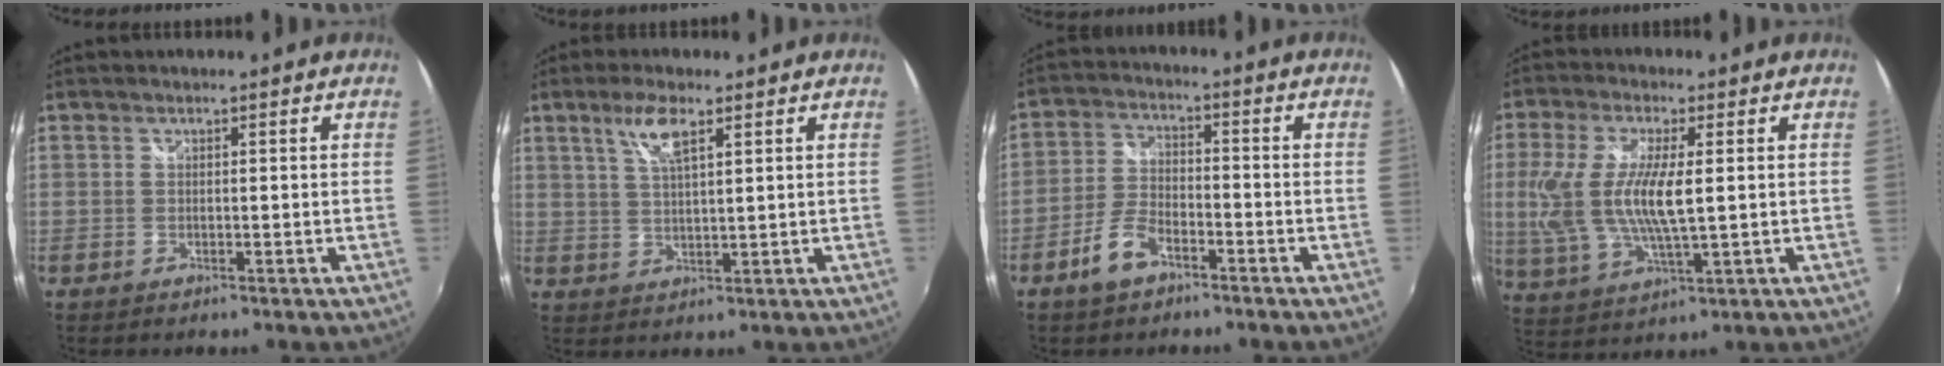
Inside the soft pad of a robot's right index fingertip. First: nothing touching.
{"total": 5.5, "force": [3.0, 1.2, 4.5], "torque": [-0.087, 0.004, 0.060]}
{"total": 6.7, "force": [-4.4, 2.9, 4.2], "torque": [-0.095, 0.007, -0.081]}
{"total": 13.1, "force": [0.8, 4.0, 12.4], "torque": [-0.254, -0.008, 0.023]}